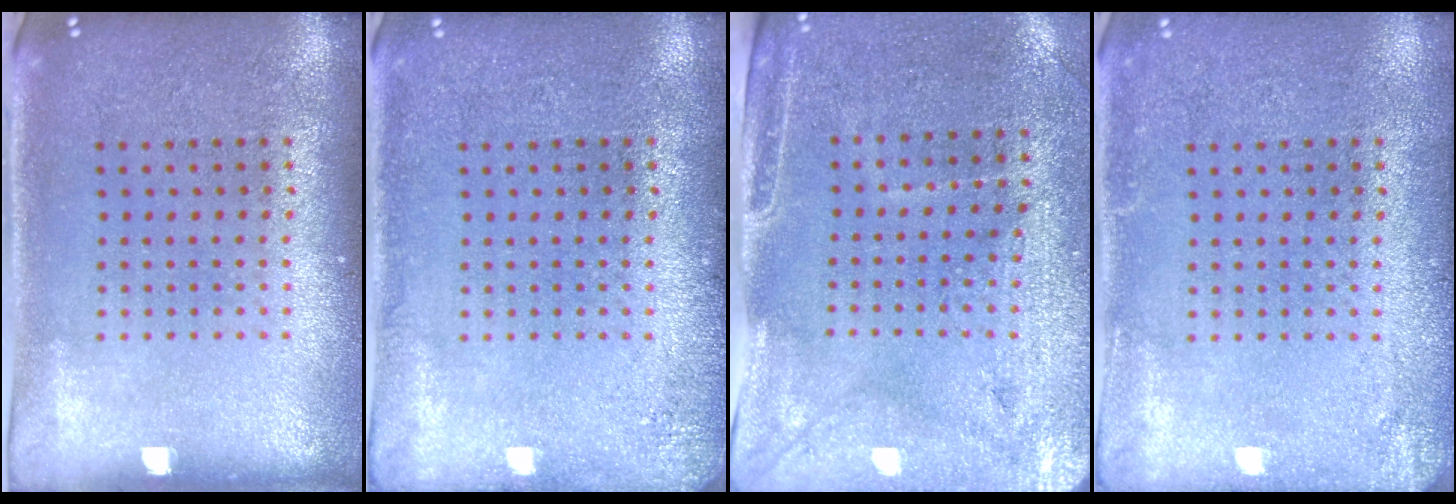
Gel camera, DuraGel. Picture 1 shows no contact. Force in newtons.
{"total": 1.4, "press": 1.4, "slide": 0.2}
{"total": 3.1, "press": 2.8, "slide": 1.4}
{"total": 1.8, "press": 1.8, "slide": 0.2}